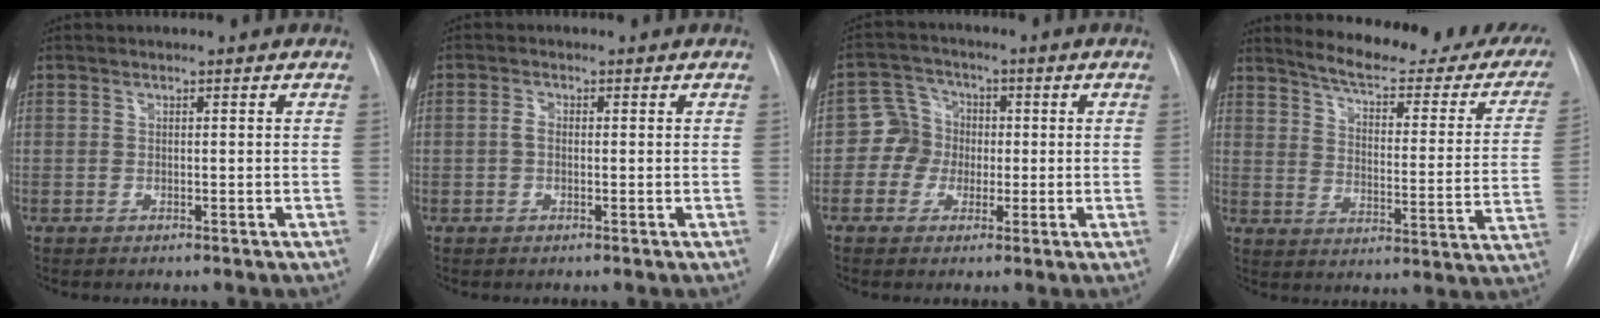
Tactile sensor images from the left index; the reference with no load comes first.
{"total": 1.3, "force": [-0.2, 0.8, 1.0], "torque": [-0.019, 0.002, -0.006]}
{"total": 5.6, "force": [-0.7, 5.4, 1.2], "torque": [-0.023, 0.025, -0.013]}
{"total": 23.7, "force": [20.9, 4.5, 10.3], "torque": [-0.128, -0.072, 0.244]}